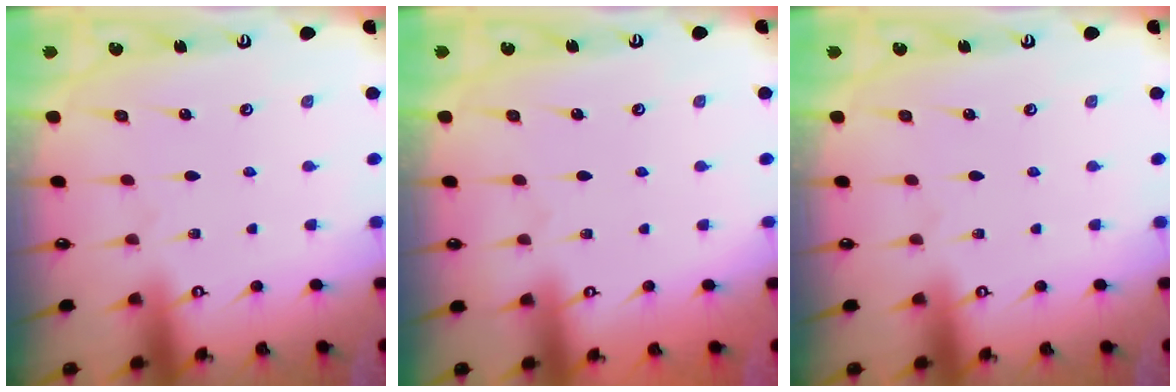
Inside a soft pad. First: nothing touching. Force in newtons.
{"total": 0.0}
{"total": 0.0}